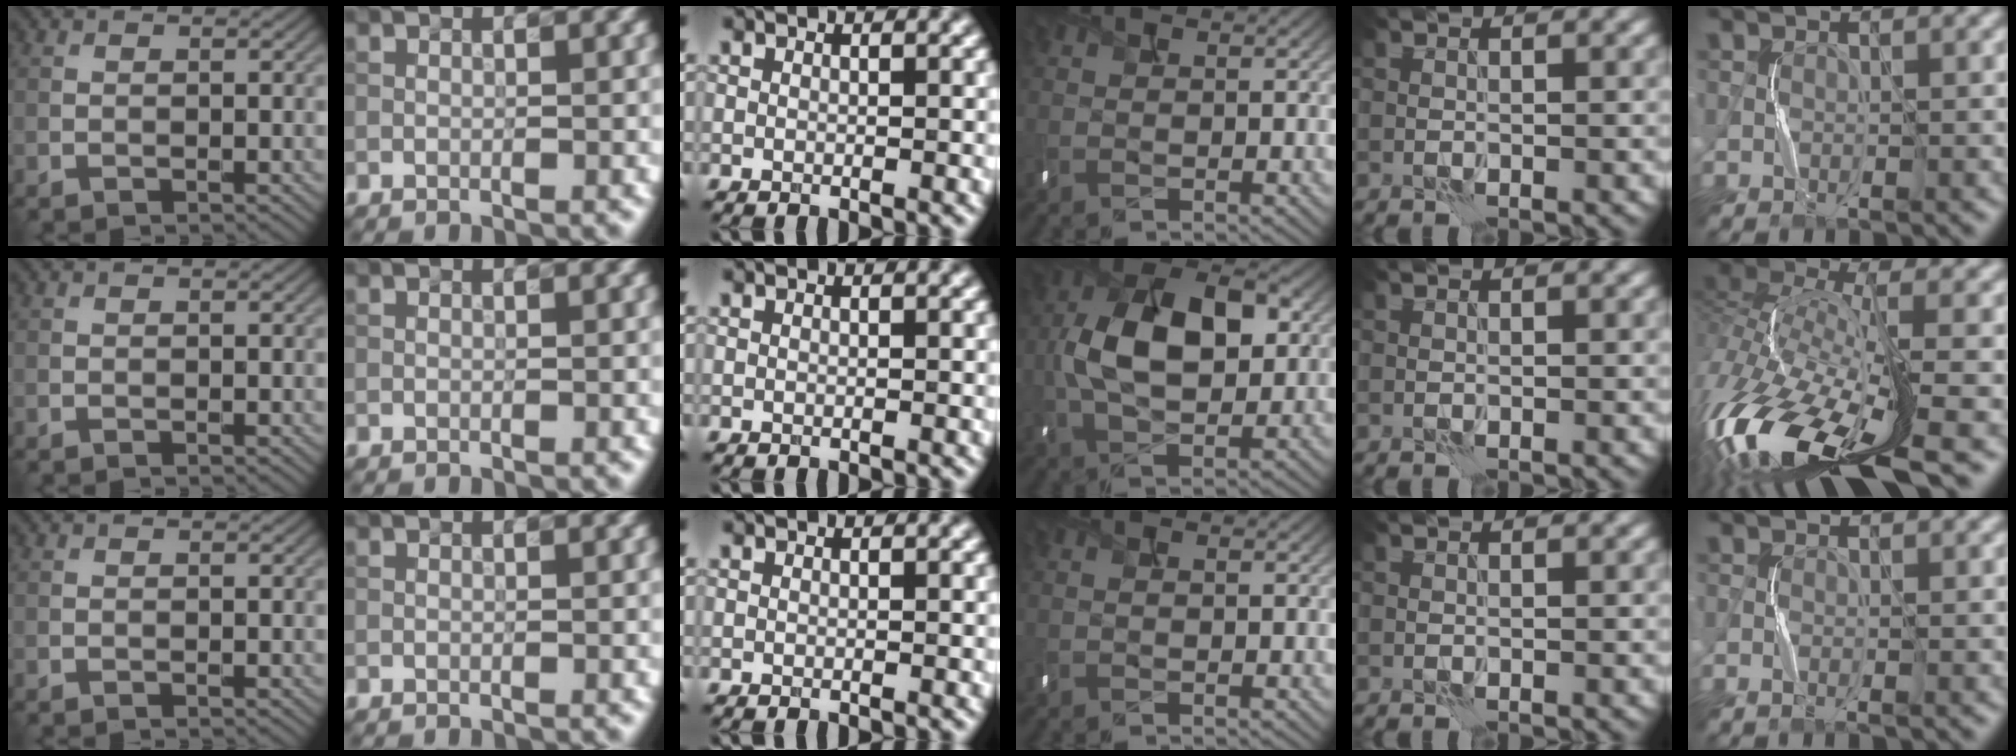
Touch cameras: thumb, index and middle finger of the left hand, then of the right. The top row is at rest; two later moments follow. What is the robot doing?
{"motion": "shake", "object": "handbell"}